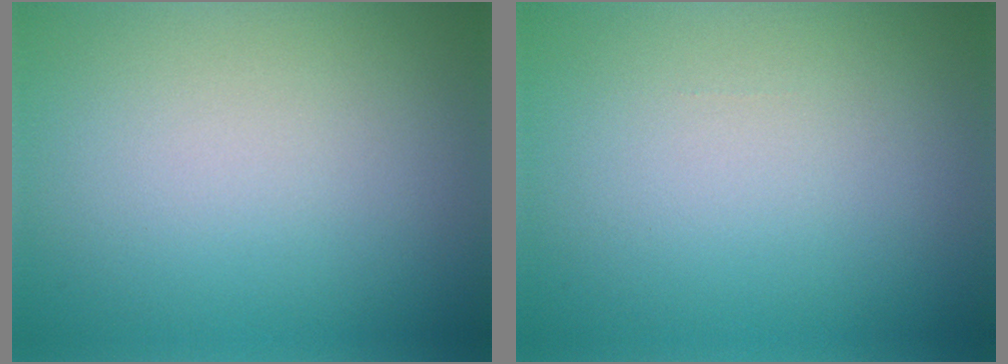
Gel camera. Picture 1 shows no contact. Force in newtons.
{"total": 0.0}